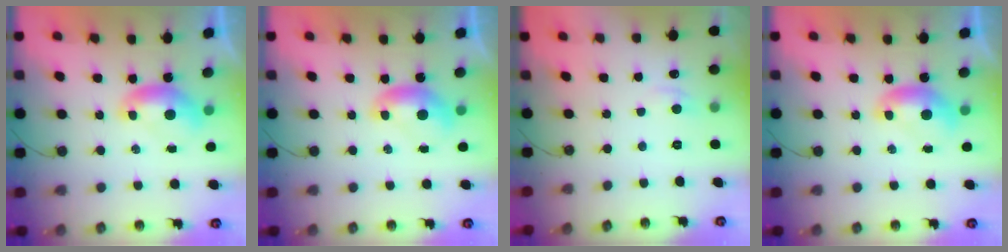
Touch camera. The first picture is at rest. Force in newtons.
{"total": 0.0}
{"total": 0.8, "press": 0.2, "slide": 0.7}
{"total": 0.0}